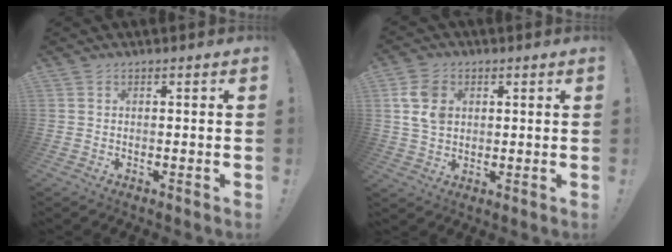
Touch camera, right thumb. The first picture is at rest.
{"total": 9.9, "force": [2.5, 7.7, 5.7], "torque": [-0.107, 0.007, 0.051]}